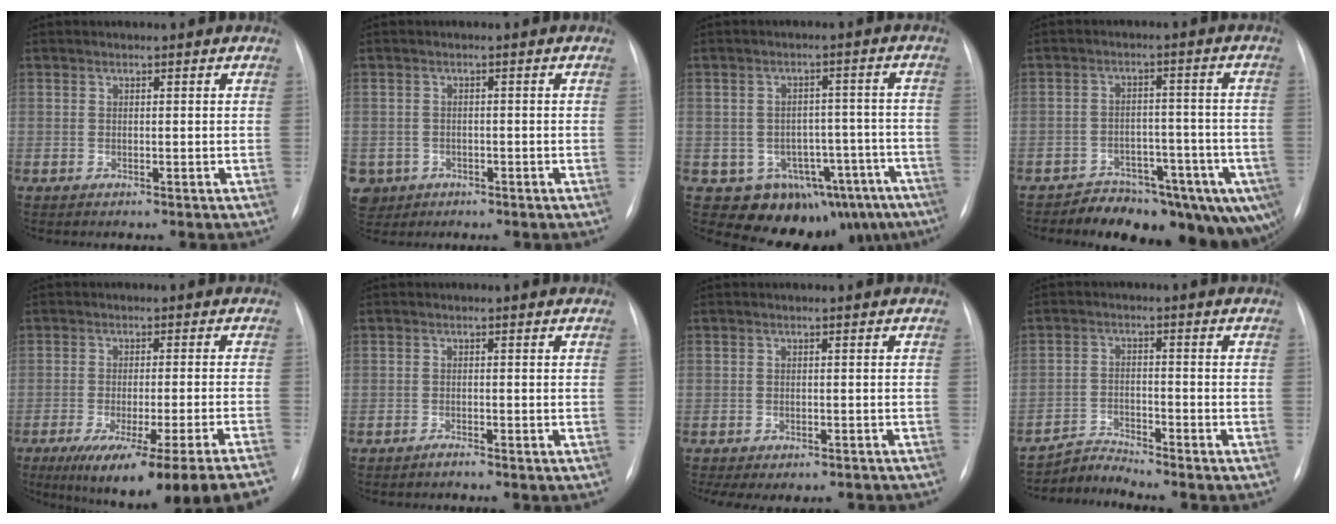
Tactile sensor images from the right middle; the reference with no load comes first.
{"total": 4.9, "force": [-2.2, 4.3, 0.6], "torque": [-0.016, 0.006, -0.032]}
{"total": 13.4, "force": [-9.2, 8.7, 4.4], "torque": [-0.030, 0.046, -0.105]}
{"total": 15.1, "force": [-11.5, 6.8, 7.0], "torque": [-0.034, 0.033, -0.138]}
{"total": 19.4, "force": [-14.8, -0.9, 12.5], "torque": [-0.120, -0.039, -0.209]}
{"total": 0.8, "force": [-0.8, -0.1, 0.3], "torque": [-0.007, -0.001, -0.013]}
{"total": 7.8, "force": [-6.1, 3.6, 3.2], "torque": [-0.051, 0.004, -0.076]}
{"total": 3.9, "force": [-3.6, -1.0, -1.2], "torque": [0.021, -0.013, -0.064]}